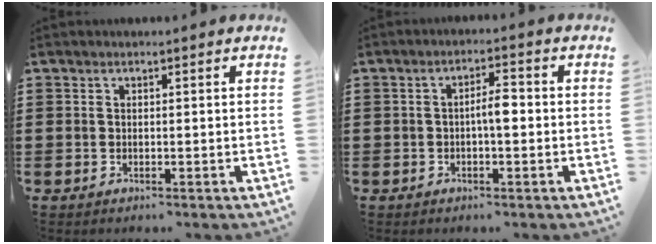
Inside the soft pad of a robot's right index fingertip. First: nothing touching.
{"total": 3.4, "force": [-0.4, 1.0, 3.3], "torque": [-0.060, 0.006, -0.010]}